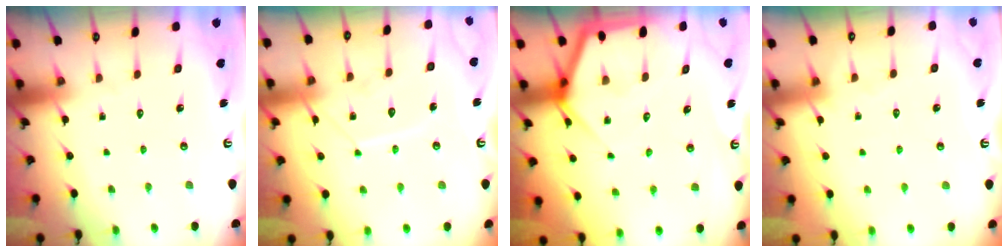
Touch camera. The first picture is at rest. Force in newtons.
{"total": 10.1, "press": 10.1, "slide": 0.8}
{"total": 6.0, "press": 6.0, "slide": 0.5}
{"total": 4.8, "press": 4.8, "slide": 0.6}